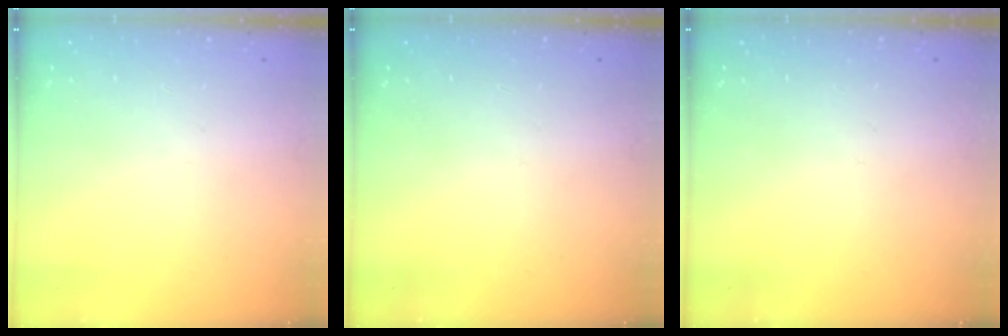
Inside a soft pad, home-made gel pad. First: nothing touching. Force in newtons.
{"total": 0.0}
{"total": 0.0}